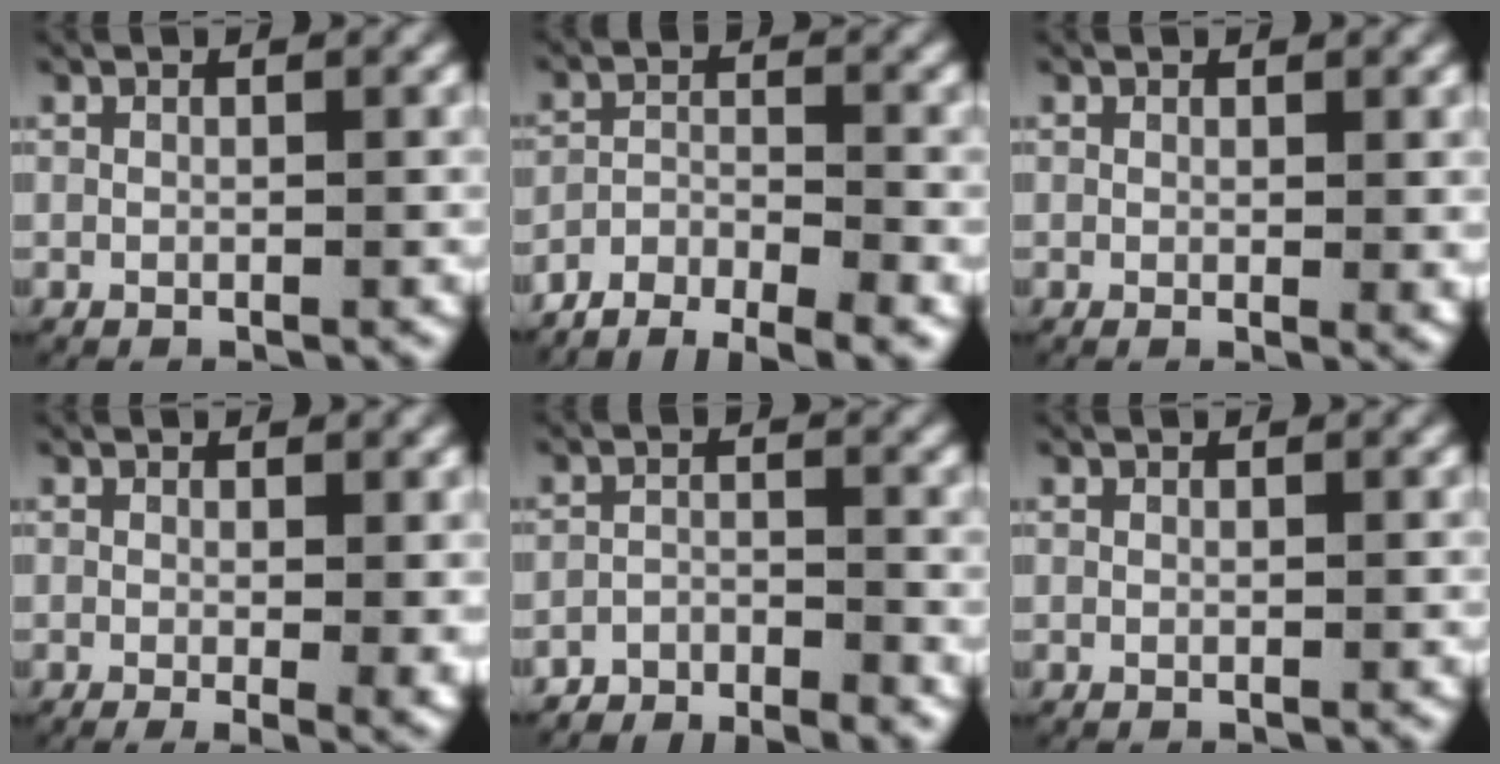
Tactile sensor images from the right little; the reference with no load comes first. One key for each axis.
{"total": 7.8, "fx": -7.0, "fy": 2.6, "fz": 2.4, "tx": -0.035, "ty": -0.020, "tz": -0.114}
{"total": 1.0, "fx": 0.2, "fy": 0.3, "fz": 1.0, "tx": -0.008, "ty": -0.007, "tz": 0.005}
{"total": 2.4, "fx": -0.4, "fy": 0.5, "fz": 2.3, "tx": -0.027, "ty": -0.013, "tz": -0.001}
{"total": 4.6, "fx": -4.4, "fy": 1.3, "fz": 0.4, "tx": -0.007, "ty": -0.014, "tz": -0.077}
{"total": 0.0}